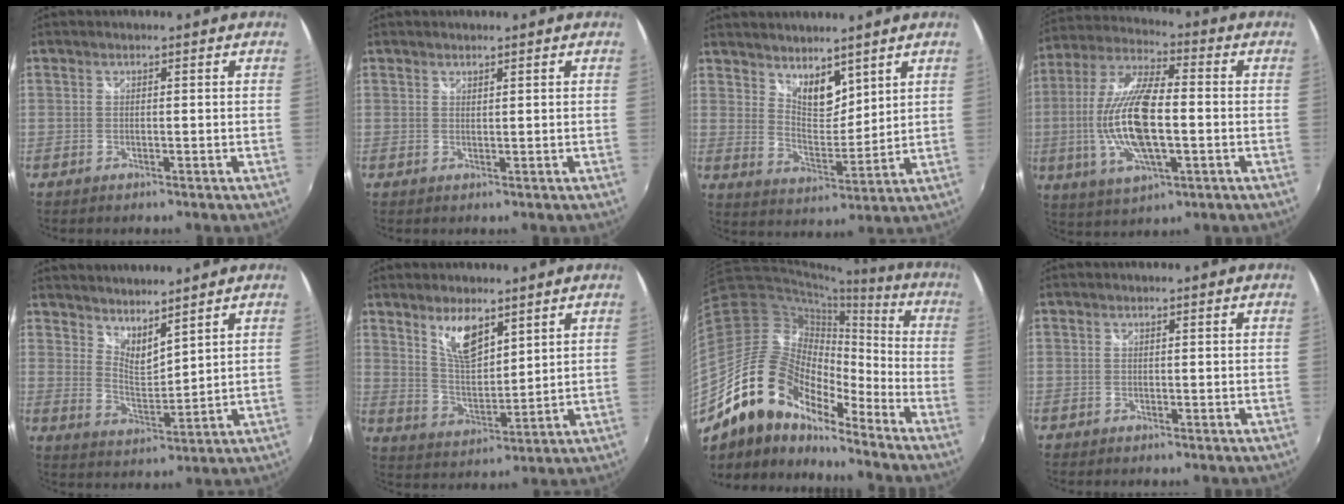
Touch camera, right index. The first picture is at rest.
{"total": 0.7, "force": [0.7, 0.1, 0.2], "torque": [-0.002, -0.001, 0.012]}
{"total": 7.2, "force": [5.6, 3.0, 3.3], "torque": [-0.041, -0.004, 0.101]}
{"total": 16.8, "force": [-2.2, 5.7, 15.7], "torque": [-0.314, -0.004, -0.038]}
{"total": 7.4, "force": [6.6, 1.6, 3.1], "torque": [-0.046, -0.008, 0.117]}
{"total": 8.4, "force": [5.4, 3.2, 5.6], "torque": [-0.099, -0.002, 0.108]}
{"total": 18.6, "force": [-13.6, 8.9, 9.0], "torque": [-0.166, 0.006, -0.255]}
{"total": 0.5, "force": [-0.1, 0.5, 0.0], "torque": [0.000, 0.002, -0.001]}